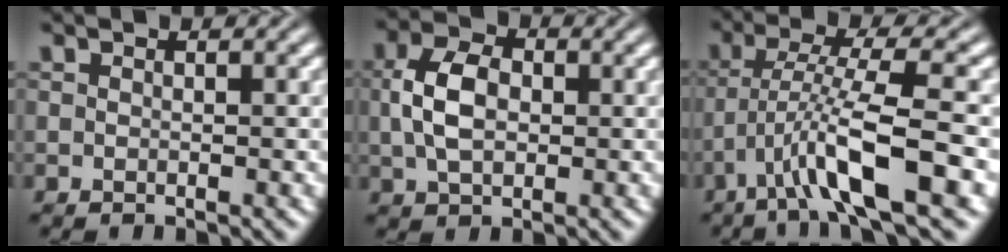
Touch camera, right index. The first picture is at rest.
{"total": 3.7, "force": [0.4, 1.9, 3.1], "torque": [-0.058, -0.002, 0.016]}
{"total": 5.7, "force": [-1.6, 0.7, 5.4], "torque": [-0.105, -0.016, -0.017]}